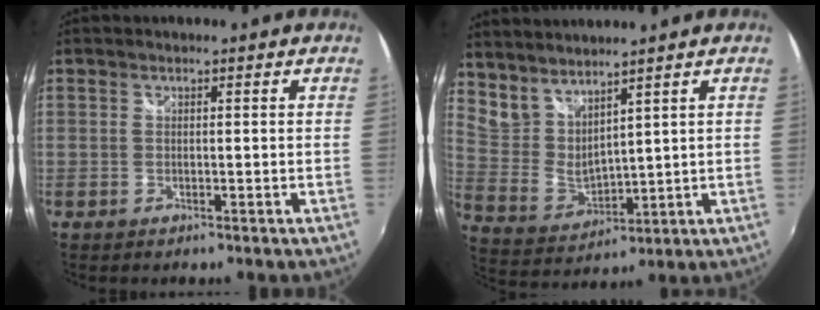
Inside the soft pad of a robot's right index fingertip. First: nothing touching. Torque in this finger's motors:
{"motor_torque": [-0.10, 0.07, 0.06, 0.01]}